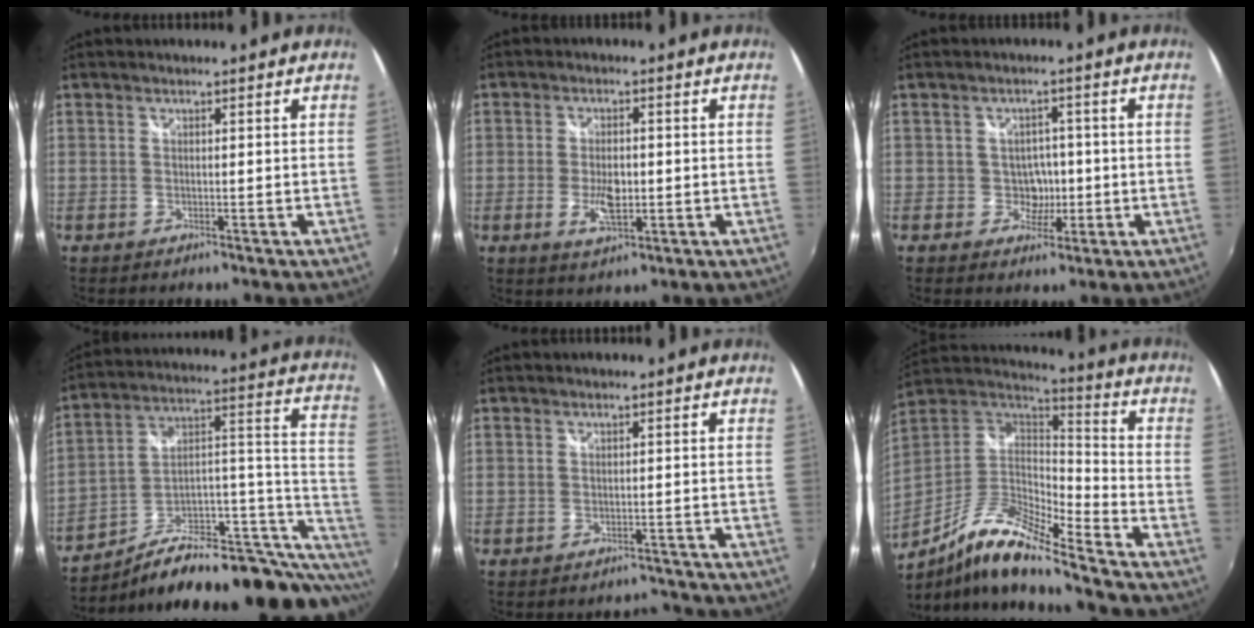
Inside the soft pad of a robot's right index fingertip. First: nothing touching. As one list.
[{"total": 5.2, "force": [-0.9, 2.5, 4.5], "torque": [-0.086, -0.002, -0.012]}, {"total": 3.5, "force": [-0.6, 3.3, 1.0], "torque": [-0.017, 0.014, -0.001]}, {"total": 24.7, "force": [-5.2, 11.8, 21.0], "torque": [-0.294, 0.030, -0.070]}, {"total": 2.7, "force": [-2.6, 0.5, 0.1], "torque": [0.003, 0.003, -0.033]}, {"total": 15.4, "force": [-10.6, 2.1, 11.0], "torque": [-0.211, -0.014, -0.213]}]